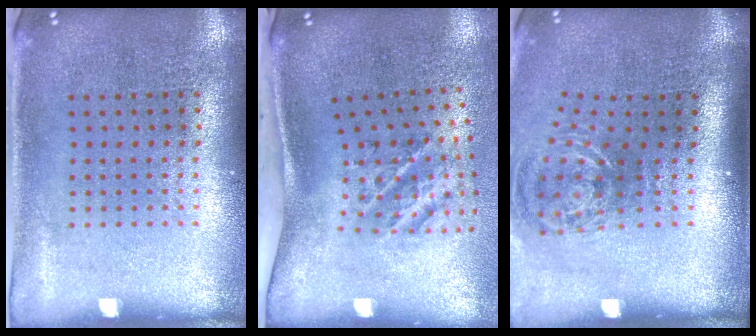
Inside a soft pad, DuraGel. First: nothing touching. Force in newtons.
{"total": 2.3, "press": 1.3, "slide": 1.9}
{"total": 1.7, "press": 1.2, "slide": 1.2}